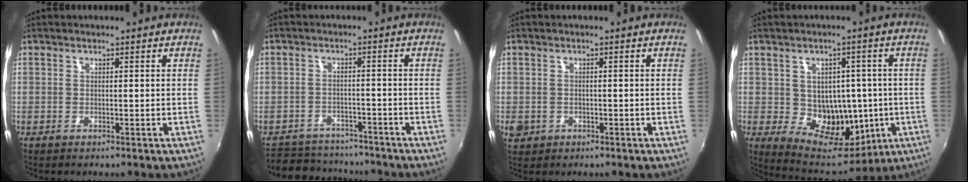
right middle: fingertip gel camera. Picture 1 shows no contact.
{"total": 8.8, "force": [-7.6, 4.2, 1.3], "torque": [-0.045, 0.022, -0.110]}
{"total": 3.2, "force": [-0.8, 2.8, 1.3], "torque": [-0.028, -0.003, -0.011]}
{"total": 12.1, "force": [-1.2, 10.0, 6.7], "torque": [-0.117, -0.002, 0.002]}